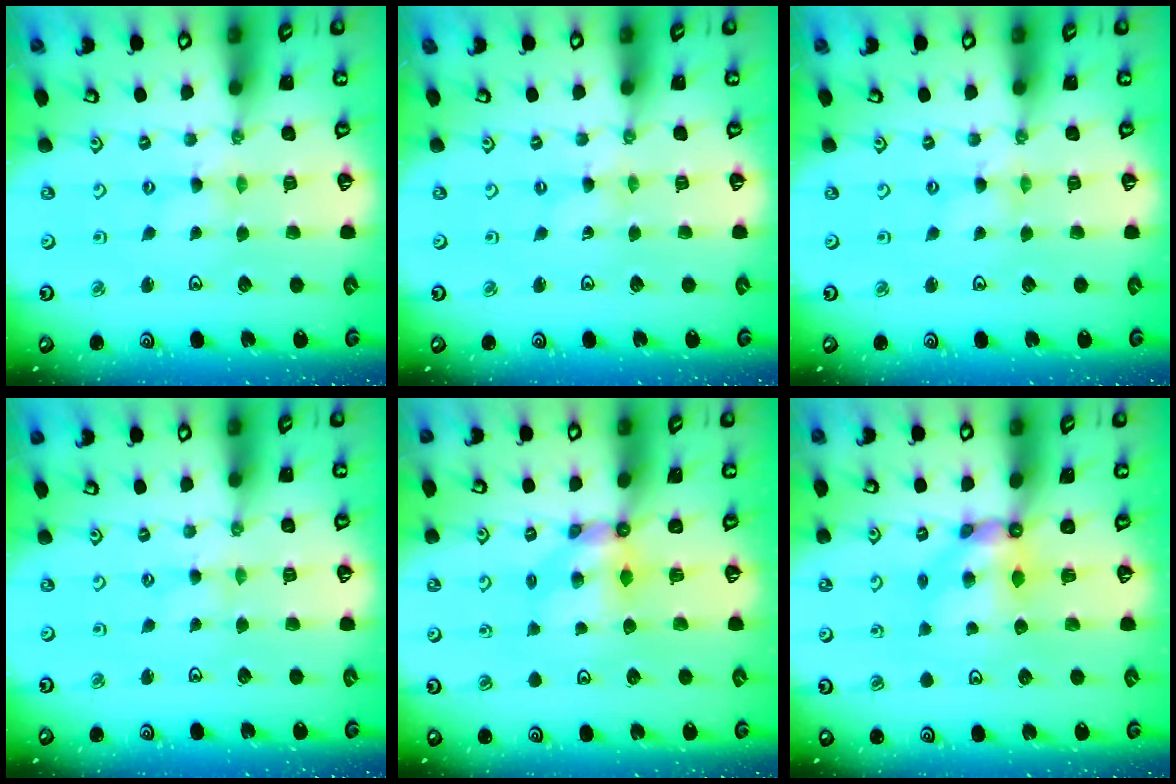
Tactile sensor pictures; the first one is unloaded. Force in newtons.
{"total": 0.0}
{"total": 0.9, "press": 0.8, "slide": 0.2}
{"total": 0.8, "press": 0.8, "slide": 0.2}
{"total": 5.5, "press": 5.5, "slide": 0.3}
{"total": 6.5, "press": 6.5, "slide": 0.3}